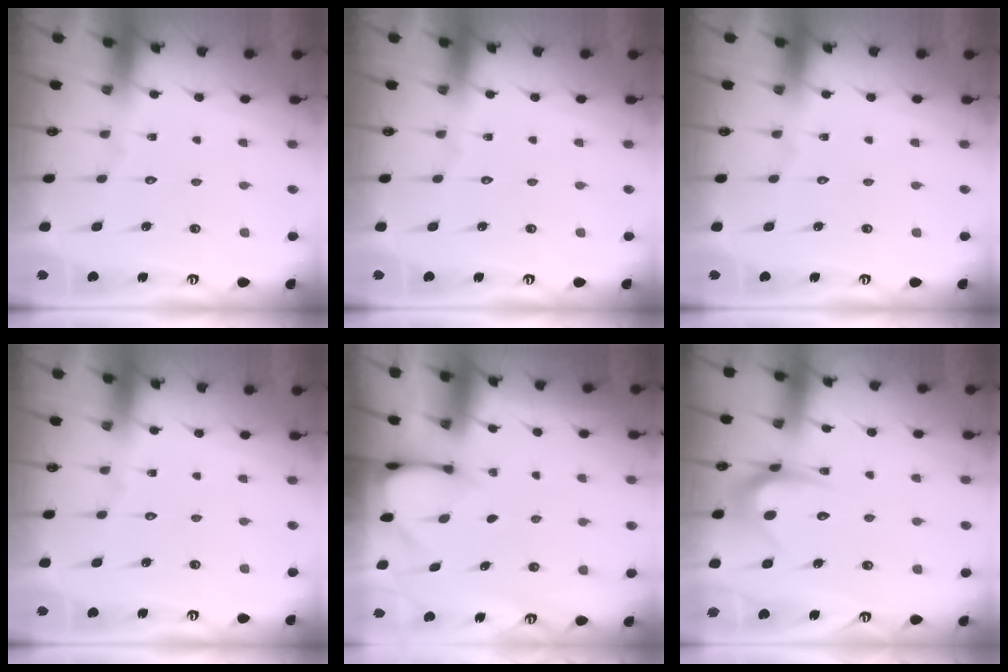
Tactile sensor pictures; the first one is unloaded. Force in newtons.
{"total": 0.0}
{"total": 0.0}
{"total": 0.0}
{"total": 2.9, "press": 2.9, "slide": 0.2}
{"total": 9.4, "press": 9.4, "slide": 0.5}